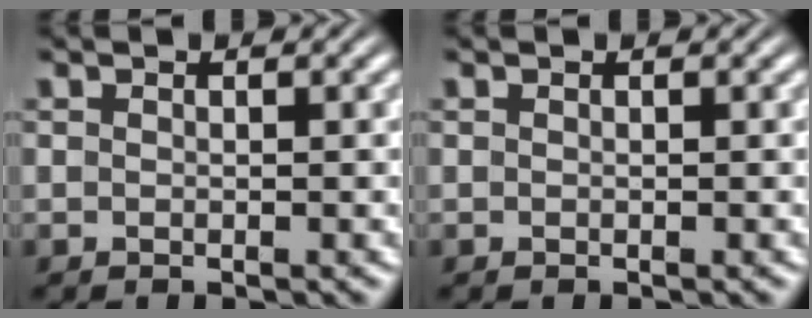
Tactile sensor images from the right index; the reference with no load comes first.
{"total": 0.0}